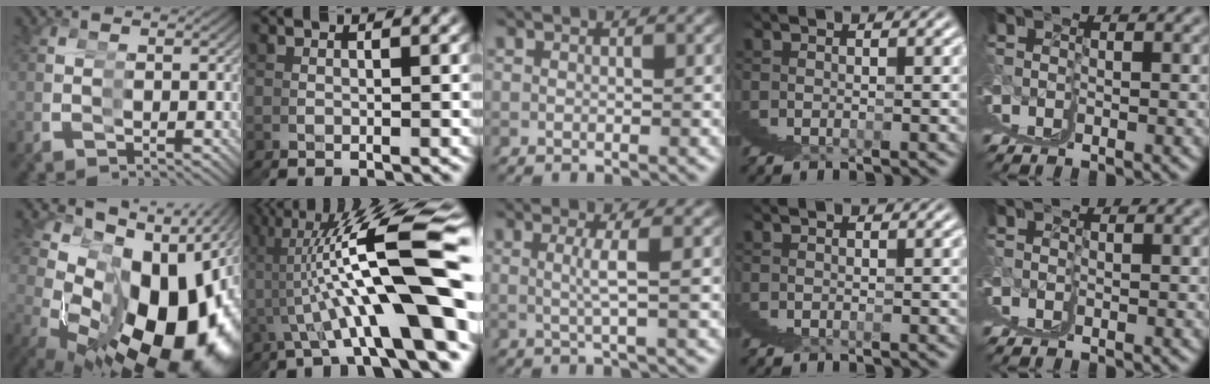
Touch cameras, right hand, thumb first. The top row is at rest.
{"thumb": {"total": 20.7, "force": [-0.3, 13.5, 15.8], "torque": [-0.237, -0.031, 0.008]}, "index": {"total": 10.7, "force": [1.5, 3.7, 9.9], "torque": [-0.155, 0.013, 0.017]}, "middle": {"total": 2.1, "force": [0.1, -0.7, 2.0], "torque": [-0.038, -0.006, 0.007]}}